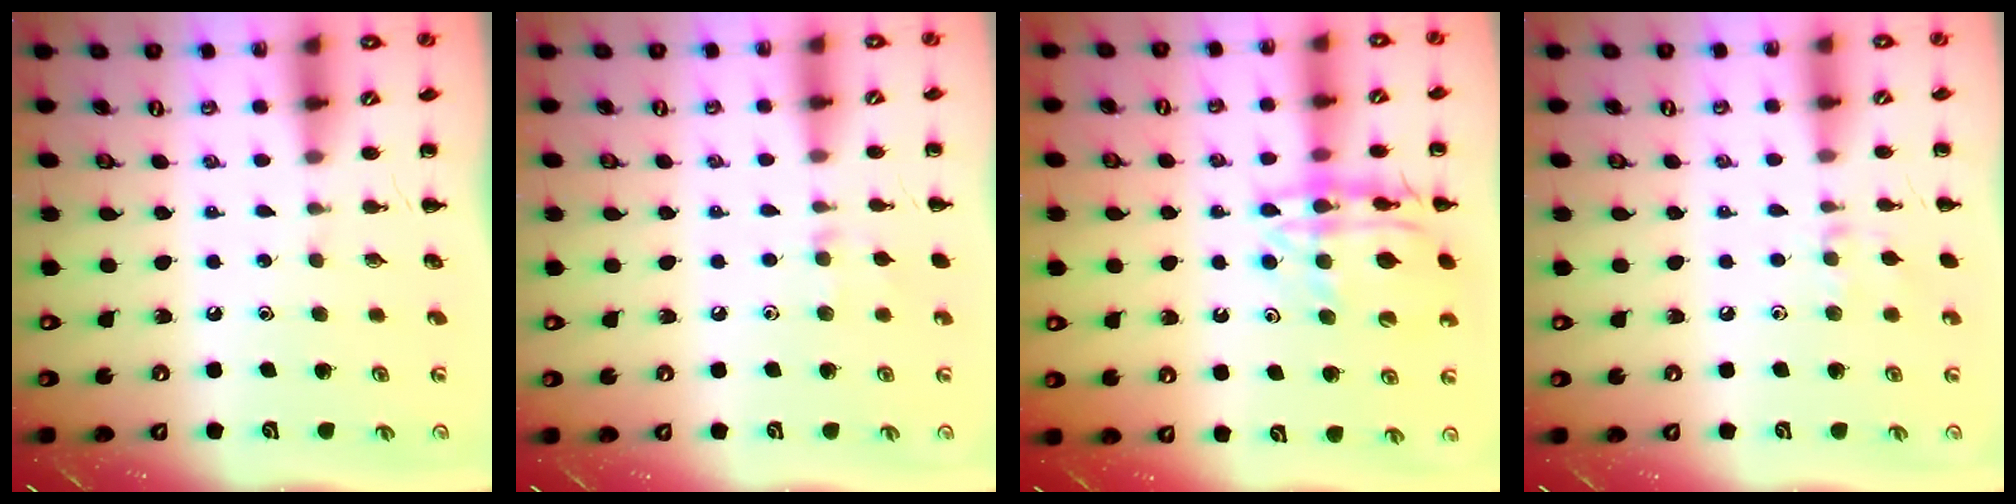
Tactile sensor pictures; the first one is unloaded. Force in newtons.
{"total": 6.2, "press": 5.9, "slide": 1.9}
{"total": 16.3, "press": 16.1, "slide": 2.3}
{"total": 6.9, "press": 6.6, "slide": 1.9}